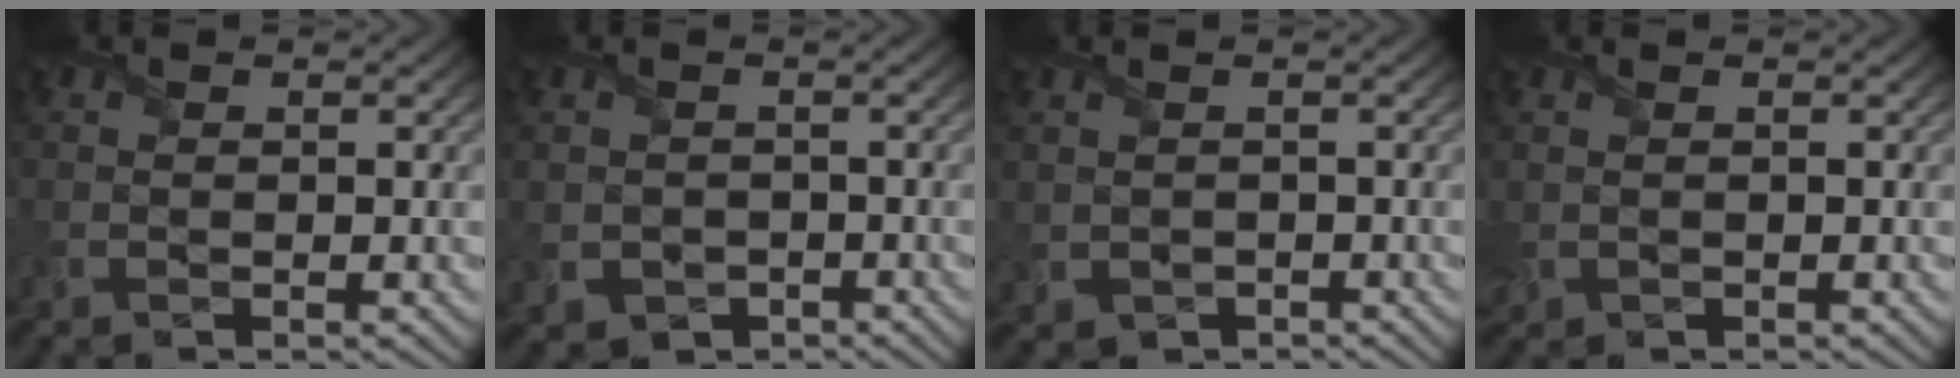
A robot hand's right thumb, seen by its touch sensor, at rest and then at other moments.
{"total": 1.9, "force": [-0.8, 1.8, 0.1], "torque": [-0.019, -0.010, -0.019]}
{"total": 0.6, "force": [-0.1, 0.6, -0.1], "torque": [-0.014, -0.004, -0.001]}
{"total": 0.8, "force": [0.3, 0.7, 0.3], "torque": [-0.017, -0.001, 0.004]}